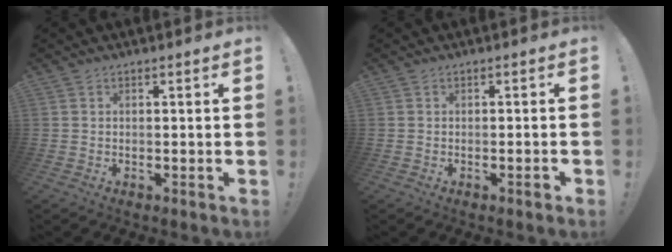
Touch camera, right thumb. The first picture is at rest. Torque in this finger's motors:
{"motor_torque": [0.15, 0.24, -0.32, 0.16, 0.07]}